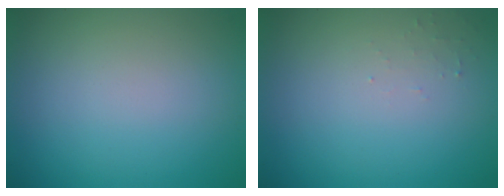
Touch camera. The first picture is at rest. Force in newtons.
{"total": 0.7, "press": 0.7, "slide": 0.2}